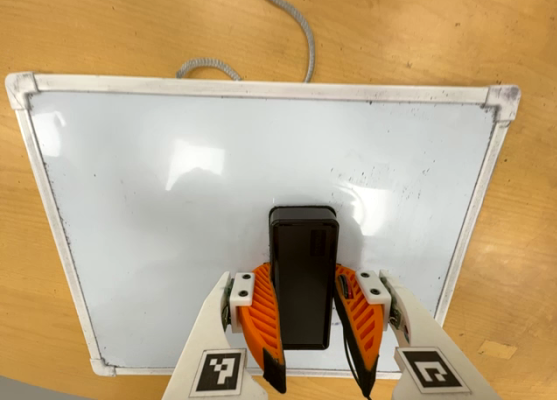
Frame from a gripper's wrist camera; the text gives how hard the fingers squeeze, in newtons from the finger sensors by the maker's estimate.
{"total": 13.2, "left": 11.8, "right": 14.6}